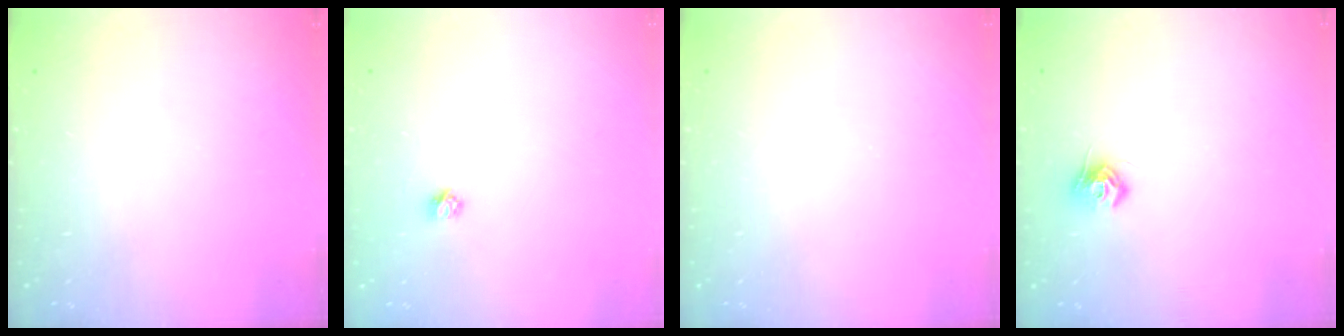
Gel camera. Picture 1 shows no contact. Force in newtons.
{"total": 3.4, "press": 3.4, "slide": 0.4}
{"total": 0.0}
{"total": 8.1, "press": 8.1, "slide": 0.2}